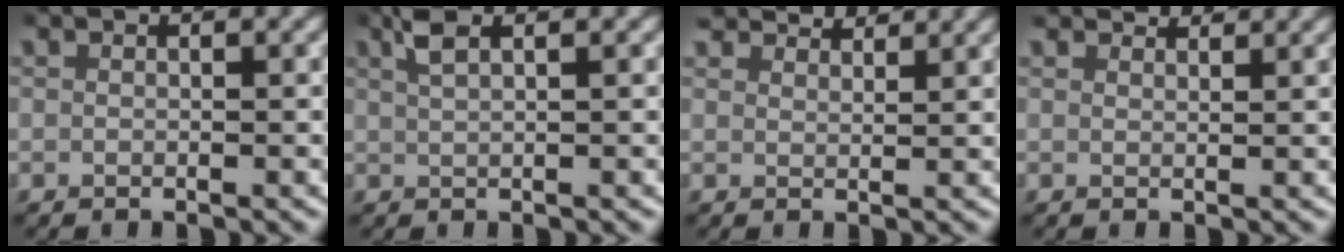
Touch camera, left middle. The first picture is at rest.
{"total": 2.1, "force": [1.4, 0.3, 1.6], "torque": [-0.035, 0.008, 0.023]}
{"total": 3.4, "force": [3.3, 0.4, 0.7], "torque": [-0.009, 0.003, 0.055]}
{"total": 2.5, "force": [2.4, 0.2, 0.4], "torque": [-0.001, 0.003, 0.038]}